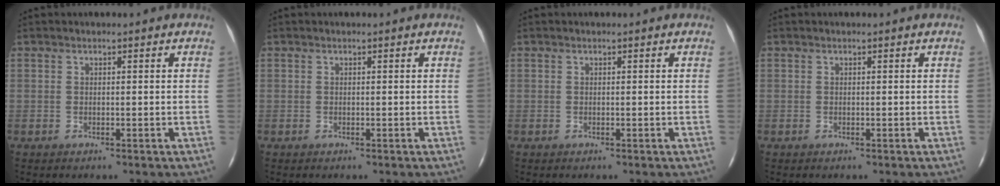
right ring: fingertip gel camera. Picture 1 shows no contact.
{"total": 0.0}
{"total": 0.0}
{"total": 0.0}